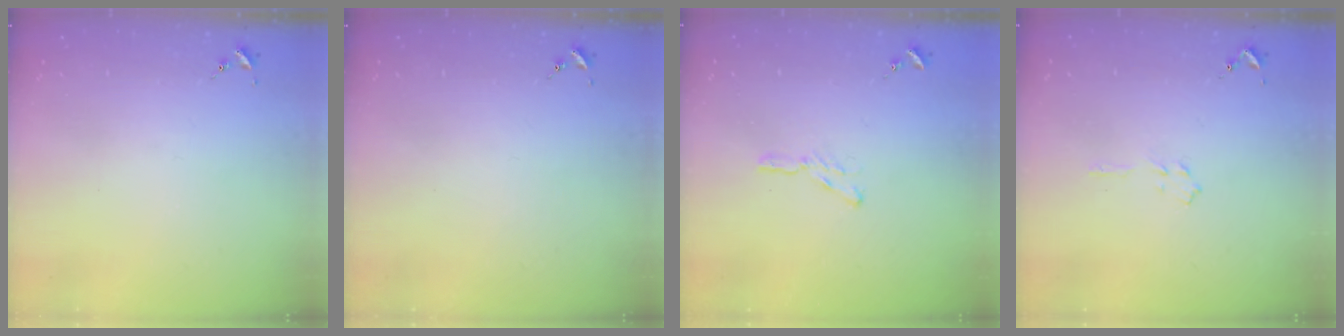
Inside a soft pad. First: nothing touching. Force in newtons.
{"total": 0.0}
{"total": 4.3, "press": 4.2, "slide": 0.4}
{"total": 3.5, "press": 3.5, "slide": 0.4}